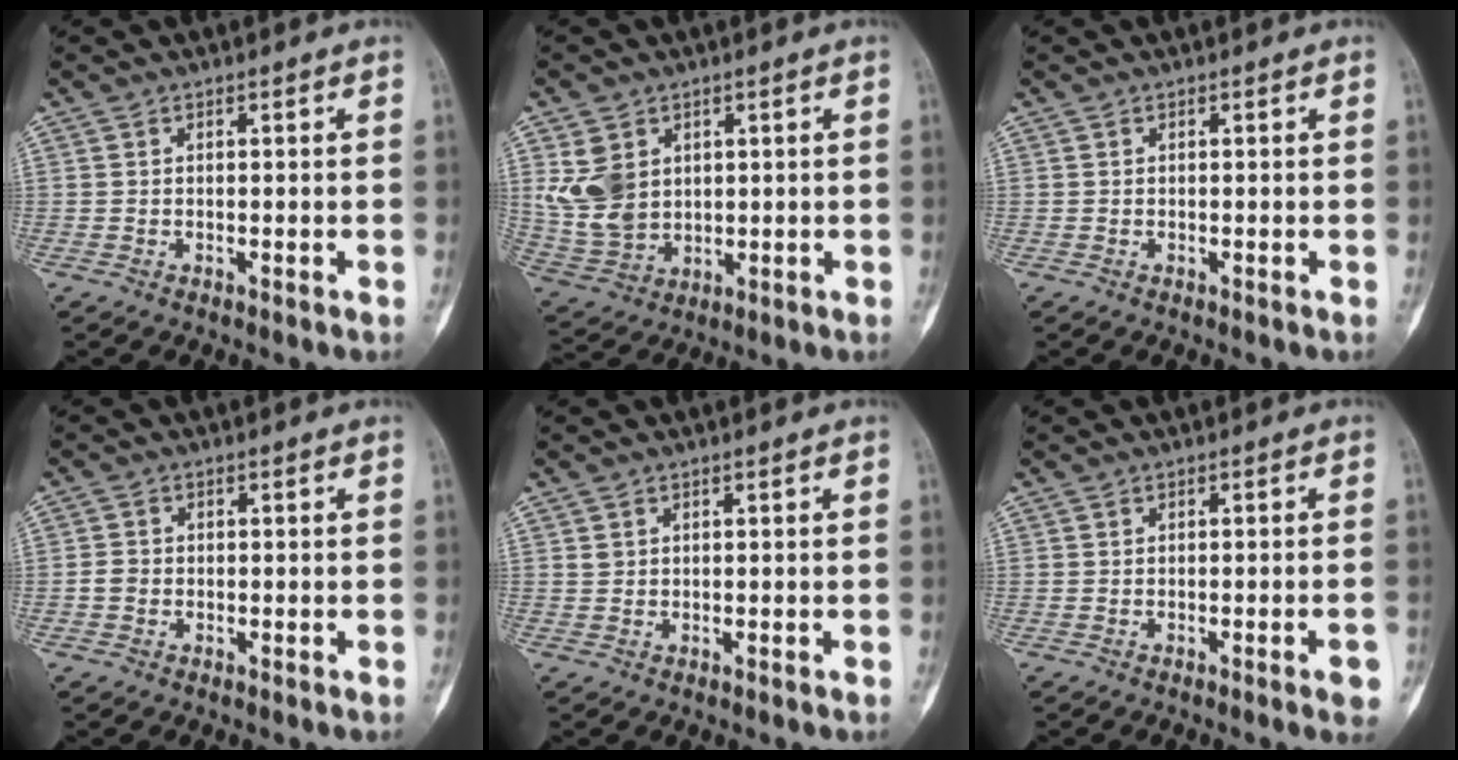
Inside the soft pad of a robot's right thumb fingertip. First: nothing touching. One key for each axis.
{"total": 9.7, "fx": 2.8, "fy": 7.5, "fz": 5.5, "tx": -0.093, "ty": -0.012, "tz": 0.076}
{"total": 0.0}
{"total": 1.9, "fx": -0.4, "fy": 1.7, "fz": 0.7, "tx": -0.008, "ty": 0.007, "tz": -0.009}
{"total": 0.9, "fx": 0.4, "fy": 0.7, "fz": 0.3, "tx": 0.003, "ty": 0.000, "tz": 0.009}
{"total": 3.1, "fx": -1.4, "fy": 0.4, "fz": 2.7, "tx": -0.033, "ty": 0.004, "tz": -0.018}